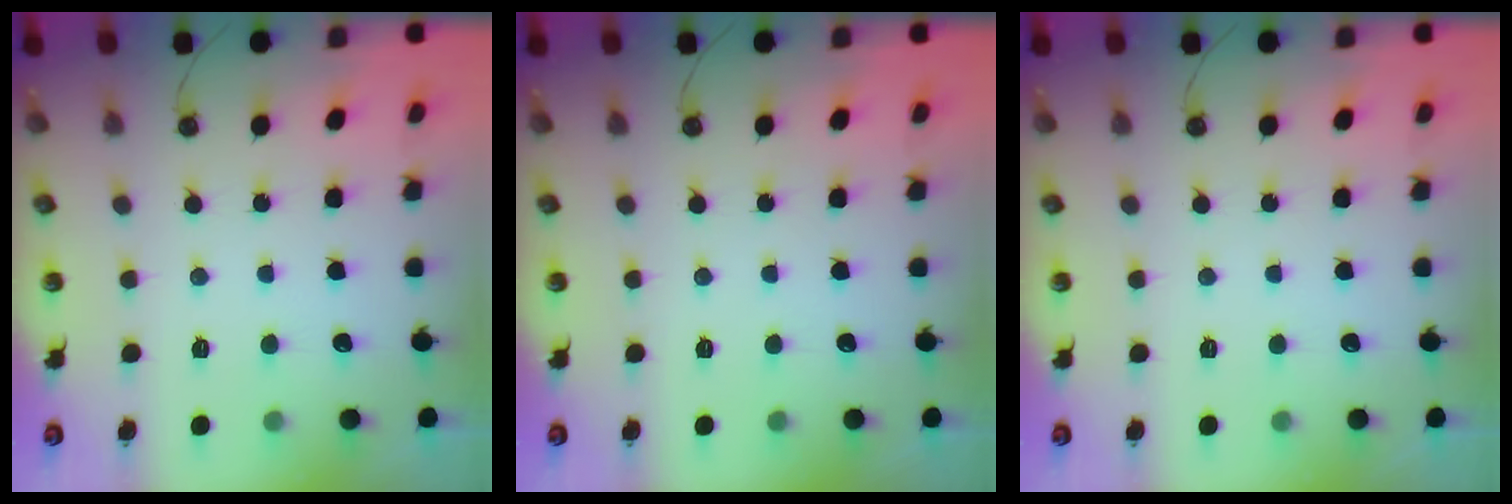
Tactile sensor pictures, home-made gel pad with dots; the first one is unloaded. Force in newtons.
{"total": 0.0}
{"total": 0.0}